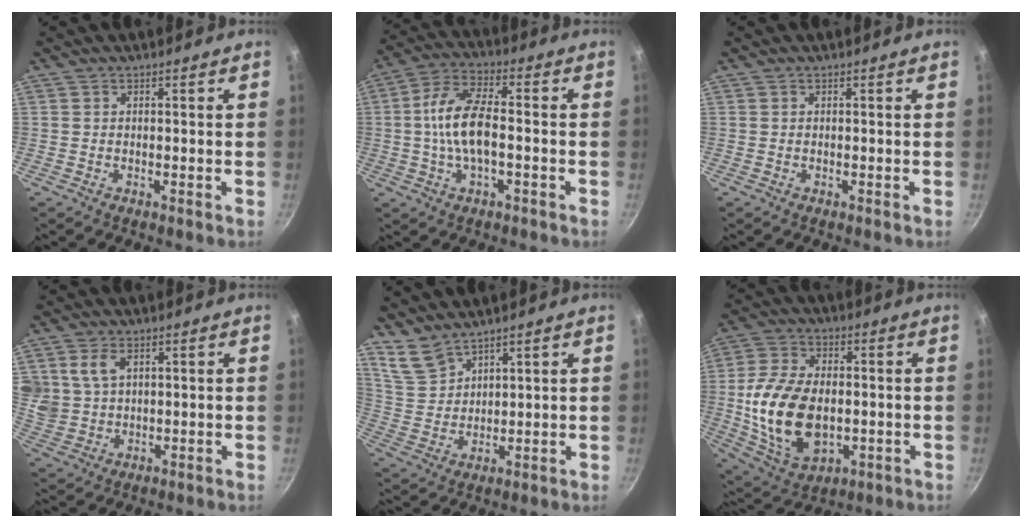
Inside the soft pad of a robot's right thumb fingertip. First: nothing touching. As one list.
[{"total": 11.1, "force": [-1.3, 5.2, 9.7], "torque": [-0.179, 0.032, -0.035]}, {"total": 0.0}, {"total": 6.7, "force": [2.6, 4.9, 3.8], "torque": [-0.059, -0.011, 0.060]}, {"total": 6.4, "force": [5.5, 2.6, 1.9], "torque": [-0.031, -0.024, 0.126]}, {"total": 18.7, "force": [-1.7, 12.0, 14.3], "torque": [-0.259, 0.004, -0.018]}]